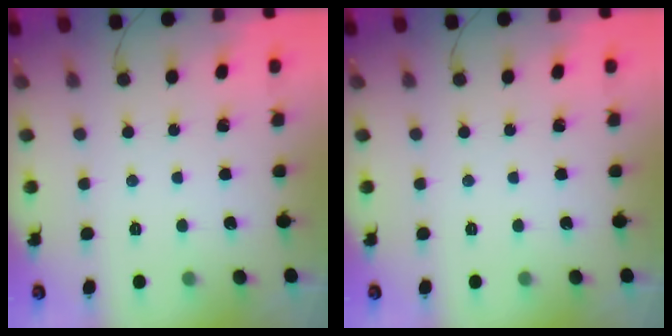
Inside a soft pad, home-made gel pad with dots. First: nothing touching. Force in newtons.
{"total": 0.0}